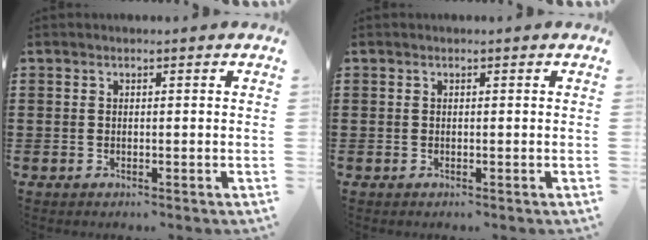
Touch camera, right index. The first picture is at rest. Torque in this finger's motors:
{"motor_torque": [0.04, 0.04, 0.00, 0.01]}